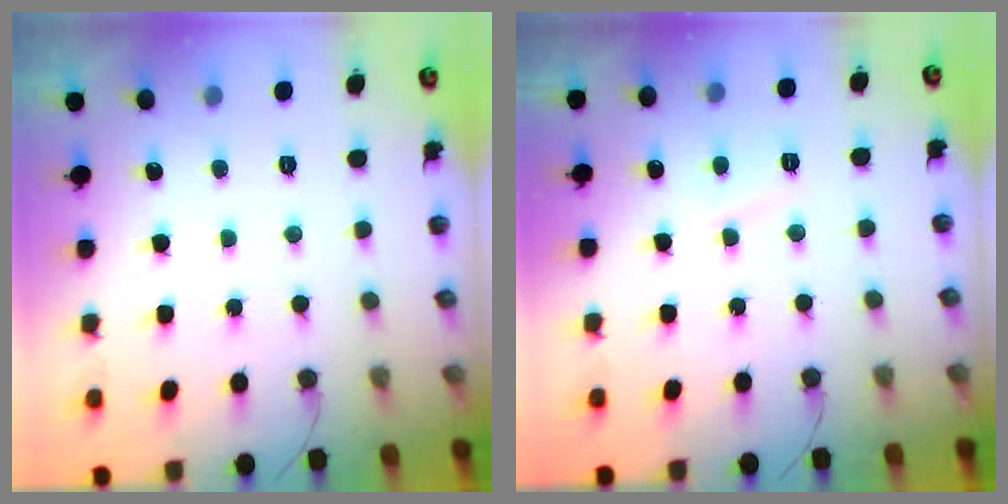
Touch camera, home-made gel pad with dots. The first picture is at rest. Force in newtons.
{"total": 4.2, "press": 4.1, "slide": 0.4}